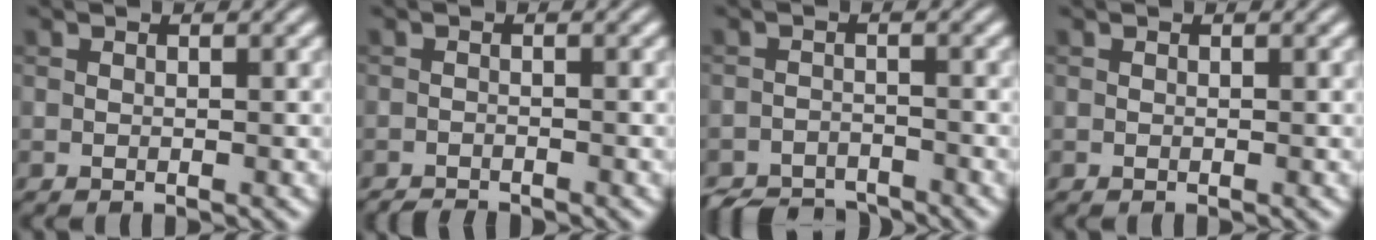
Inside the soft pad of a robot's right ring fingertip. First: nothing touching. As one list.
[{"total": 1.4, "force": [-1.4, 0.1, 0.2], "torque": [0.002, -0.004, -0.027]}, {"total": 4.2, "force": [-3.9, 1.2, 0.8], "torque": [-0.007, -0.008, -0.072]}, {"total": 0.0}]